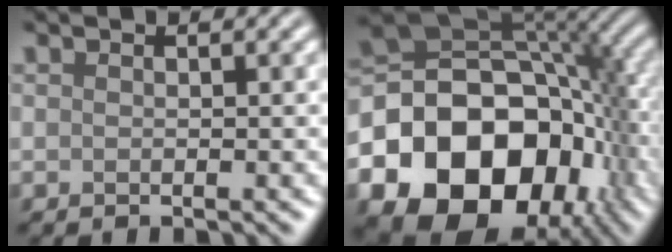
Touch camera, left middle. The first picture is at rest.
{"total": 19.8, "force": [-7.0, 14.4, 11.7], "torque": [-0.216, -0.037, -0.102]}